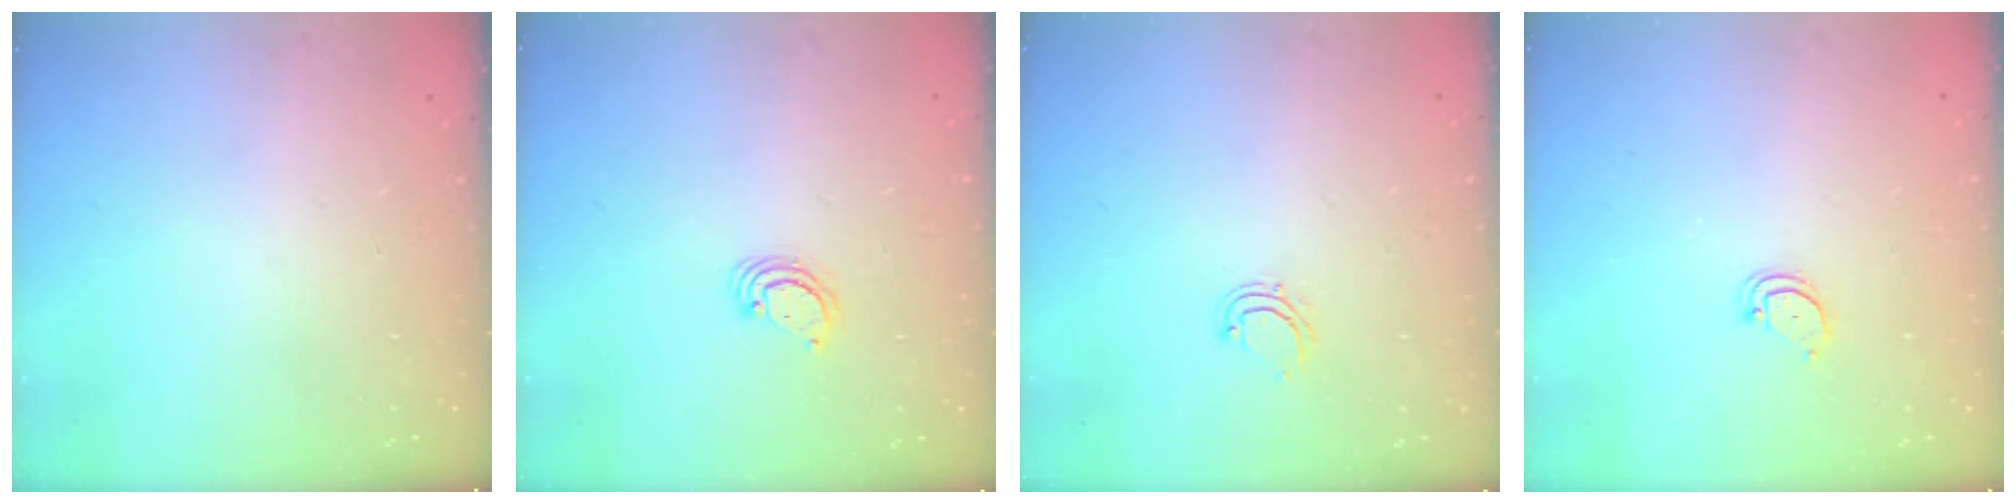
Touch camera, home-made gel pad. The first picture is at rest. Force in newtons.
{"total": 2.7, "press": 2.7, "slide": 0.2}
{"total": 4.8, "press": 4.7, "slide": 0.7}
{"total": 3.0, "press": 3.0, "slide": 0.3}